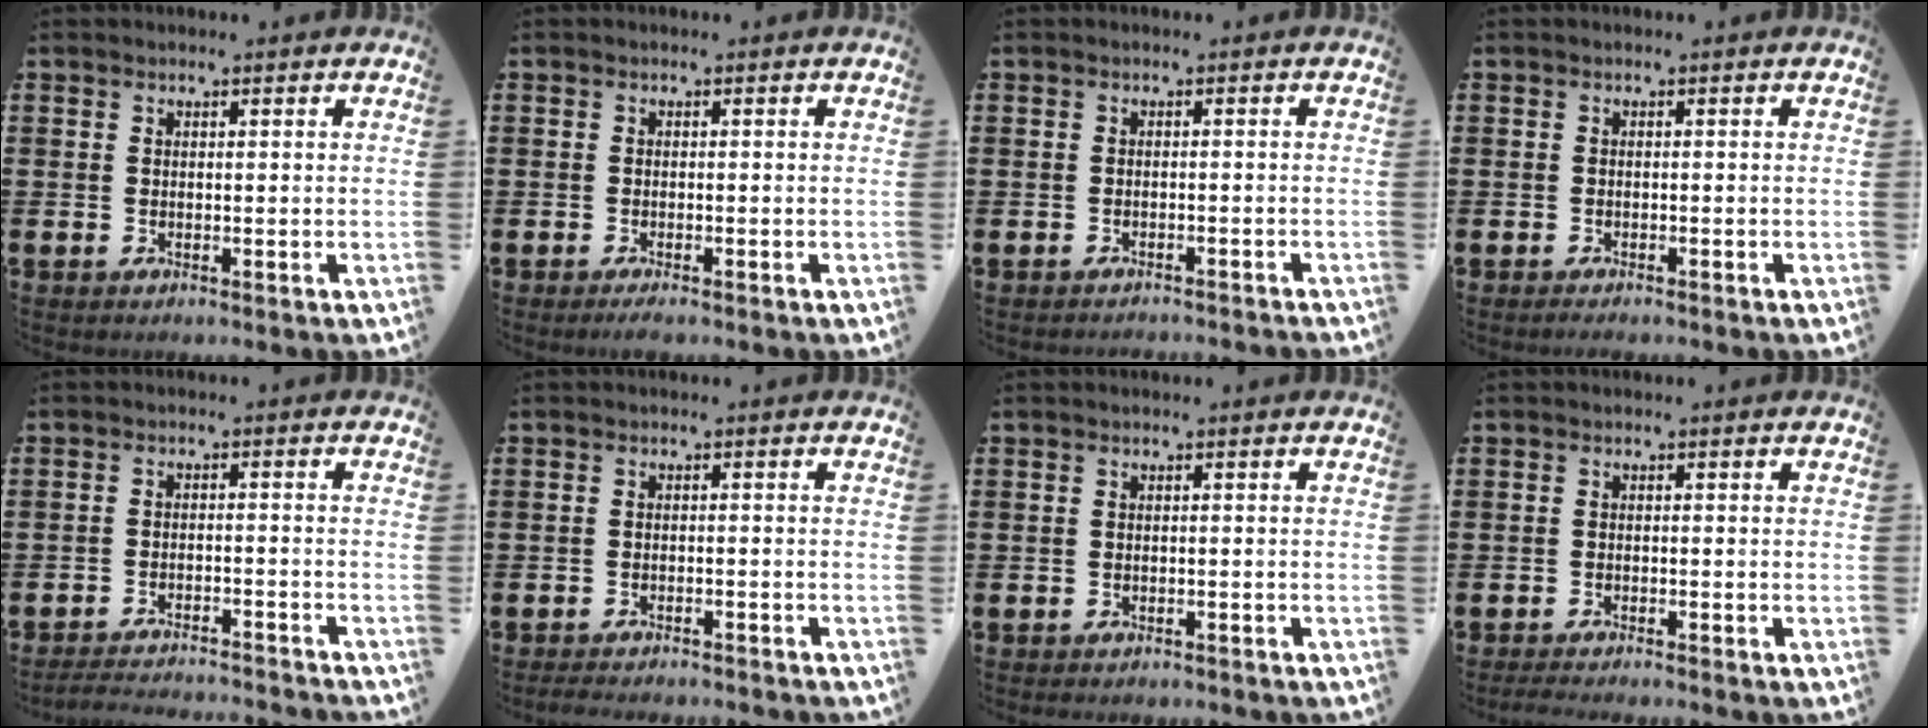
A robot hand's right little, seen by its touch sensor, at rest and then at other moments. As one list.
[{"total": 0.9, "force": [-0.6, 0.1, 0.7], "torque": [-0.006, -0.005, -0.013]}, {"total": 0.9, "force": [-0.9, -0.1, 0.0], "torque": [0.000, 0.001, -0.019]}, {"total": 0.6, "force": [-0.5, 0.1, 0.3], "torque": [-0.006, -0.002, -0.010]}, {"total": 2.8, "force": [-2.8, -0.2, 0.2], "torque": [-0.005, 0.001, -0.057]}, {"total": 1.6, "force": [-1.6, 0.0, 0.3], "torque": [-0.007, 0.003, -0.032]}, {"total": 0.7, "force": [-0.7, 0.0, 0.0], "torque": [-0.001, -0.002, -0.014]}, {"total": 1.2, "force": [-1.1, 0.0, 0.6], "torque": [-0.010, 0.001, -0.021]}]